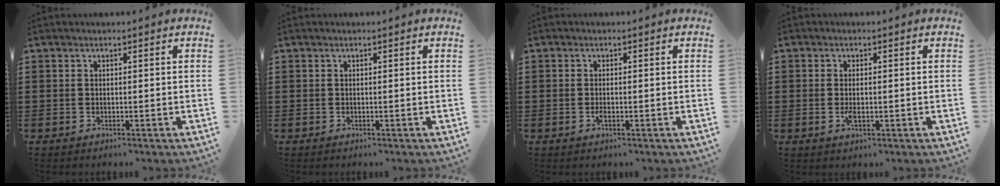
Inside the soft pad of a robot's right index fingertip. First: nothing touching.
{"total": 0.0}
{"total": 1.1, "force": [-0.5, 0.2, 1.0], "torque": [-0.027, -0.009, -0.010]}
{"total": 2.2, "force": [-0.4, 0.7, 2.0], "torque": [-0.046, -0.006, -0.009]}